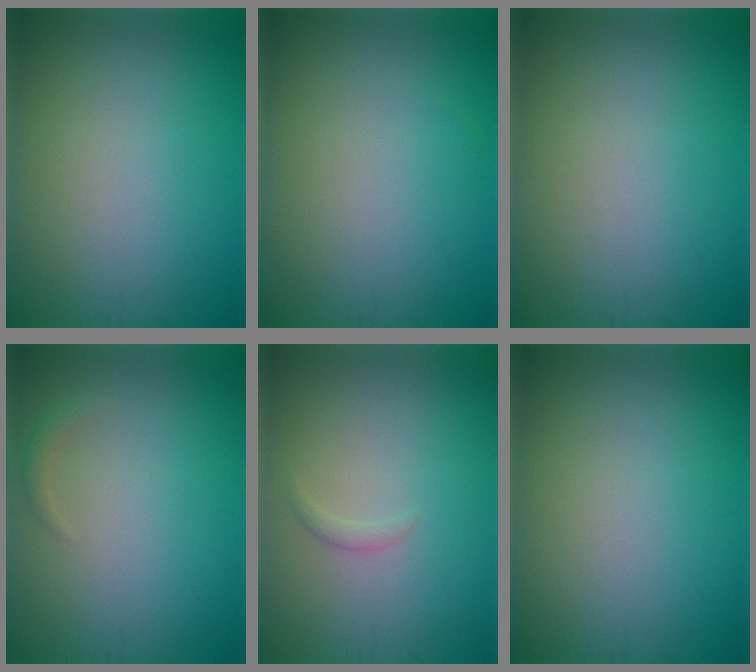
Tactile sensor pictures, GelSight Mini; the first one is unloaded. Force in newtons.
{"total": 0.0}
{"total": 0.0}
{"total": 0.9, "press": 0.9, "slide": 0.1}
{"total": 0.7, "press": 0.7, "slide": 0.0}
{"total": 0.0}